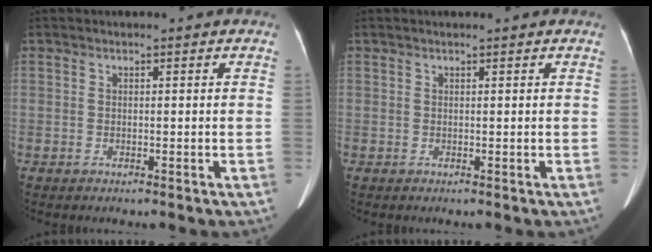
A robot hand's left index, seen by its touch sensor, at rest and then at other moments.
{"total": 0.8, "force": [0.7, 0.0, 0.4], "torque": [-0.005, 0.010, 0.012]}